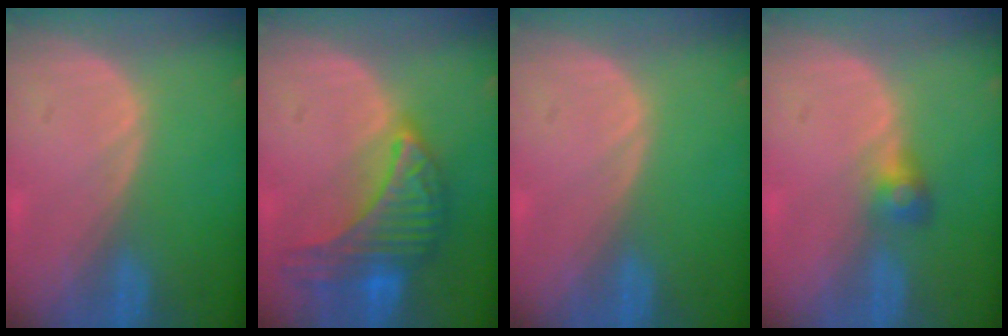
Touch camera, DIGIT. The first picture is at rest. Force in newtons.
{"total": 9.6, "press": 9.5, "slide": 0.6}
{"total": 0.0}
{"total": 2.7, "press": 2.6, "slide": 0.8}